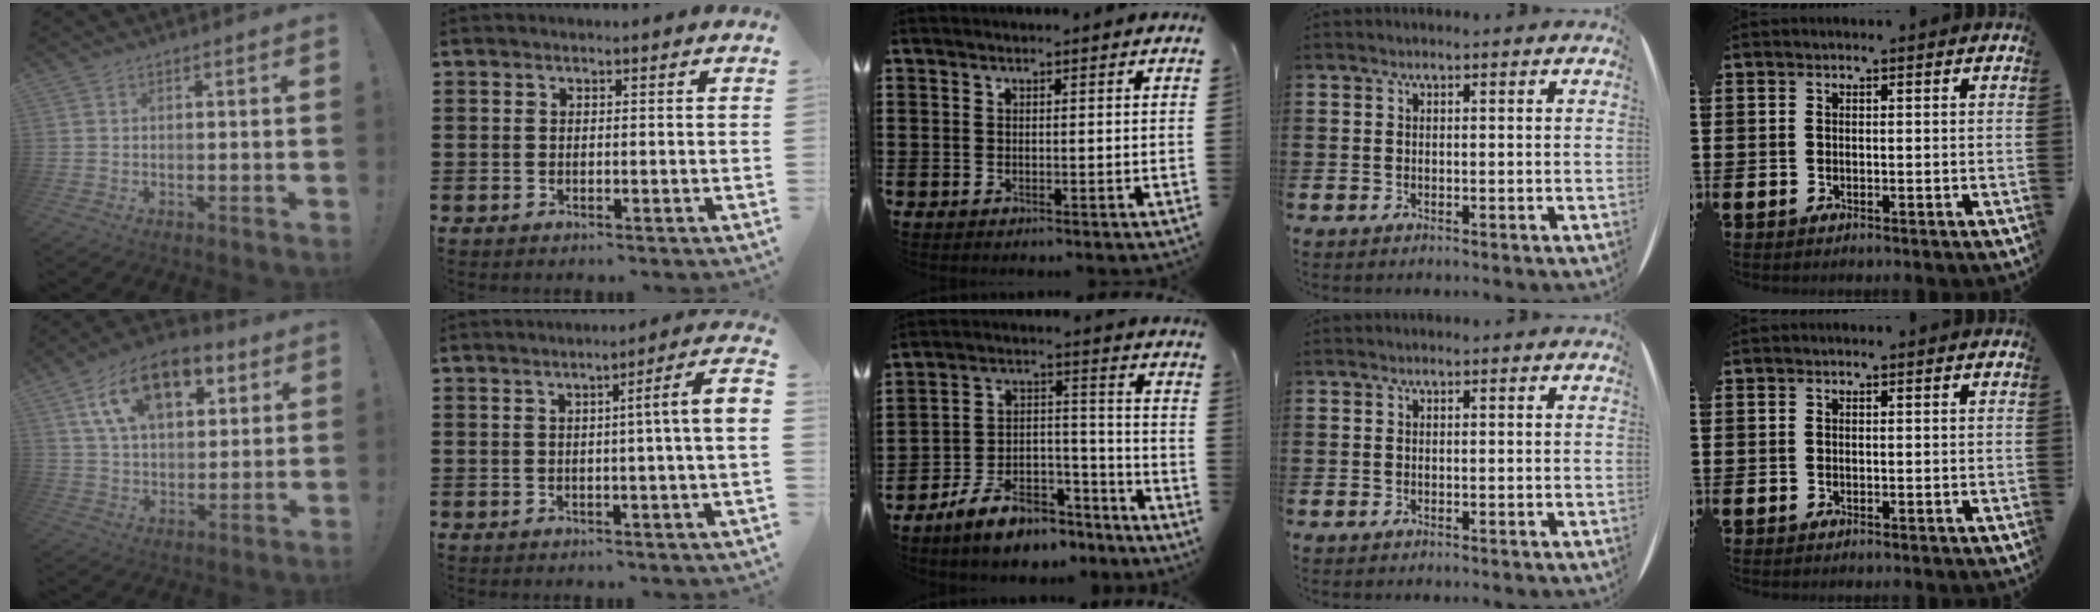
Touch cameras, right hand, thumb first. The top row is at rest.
{"thumb": {"total": 17.9, "force": [8.9, 10.3, 11.6], "torque": [-0.192, -0.029, 0.160]}, "index": {"total": 5.7, "force": [0.3, -0.6, 5.7], "torque": [-0.087, -0.014, -0.003]}, "middle": {"total": 9.1, "force": [-7.8, 3.0, 3.7], "torque": [-0.065, 0.033, -0.149]}}